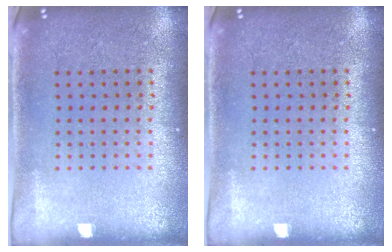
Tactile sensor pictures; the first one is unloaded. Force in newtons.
{"total": 0.0}